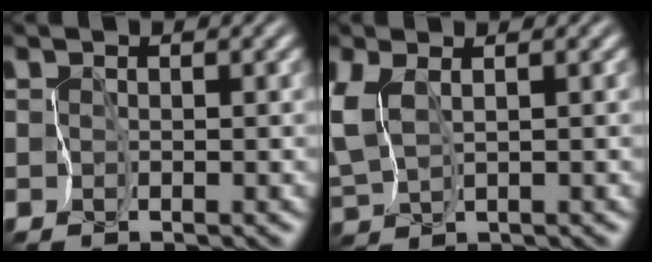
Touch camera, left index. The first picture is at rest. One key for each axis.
{"total": 3.1, "fx": 1.0, "fy": 1.7, "fz": 2.3, "tx": -0.071, "ty": -0.004, "tz": 0.028}